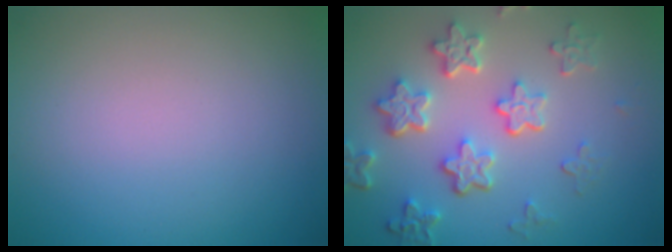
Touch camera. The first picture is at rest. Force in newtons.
{"total": 5.7, "press": 4.3, "slide": 3.7}